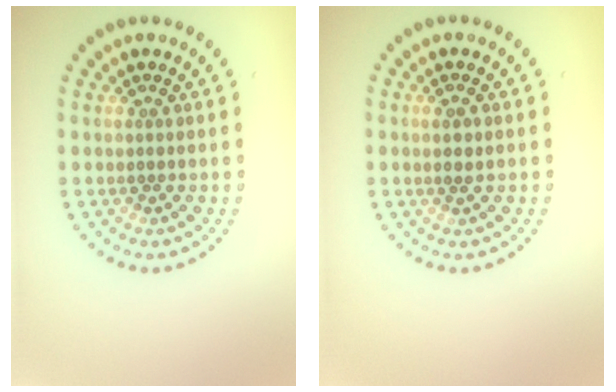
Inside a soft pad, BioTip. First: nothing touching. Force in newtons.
{"total": 0.8, "press": 0.7, "slide": 0.4}